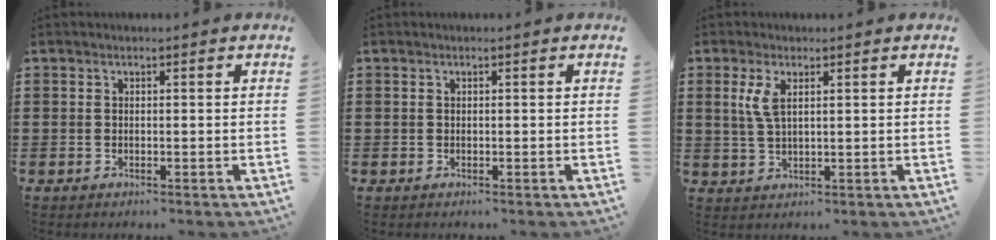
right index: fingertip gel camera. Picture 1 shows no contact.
{"total": 0.0}
{"total": 3.7, "force": [1.4, 1.4, 3.2], "torque": [-0.075, 0.003, 0.021]}